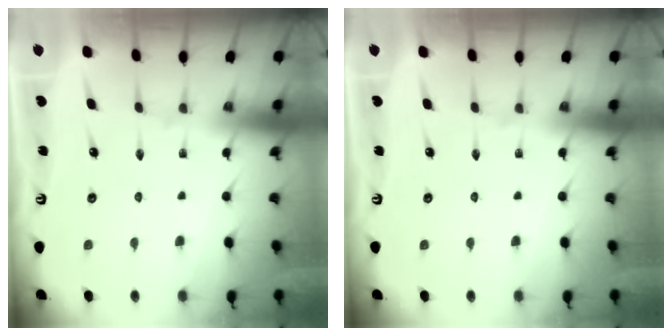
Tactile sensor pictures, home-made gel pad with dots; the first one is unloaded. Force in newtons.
{"total": 0.0}